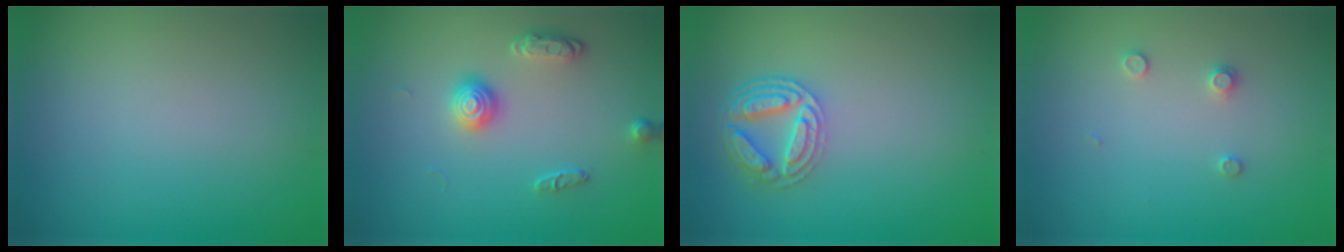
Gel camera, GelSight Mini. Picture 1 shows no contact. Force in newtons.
{"total": 2.3, "press": 1.8, "slide": 1.4}
{"total": 4.3, "press": 3.5, "slide": 2.5}
{"total": 1.0, "press": 1.0, "slide": 0.2}